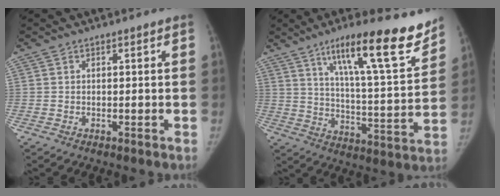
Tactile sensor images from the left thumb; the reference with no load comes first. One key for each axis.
{"total": 21.0, "fx": 14.0, "fy": 3.6, "fz": 15.2, "tx": -0.201, "ty": -0.065, "tz": 0.220}